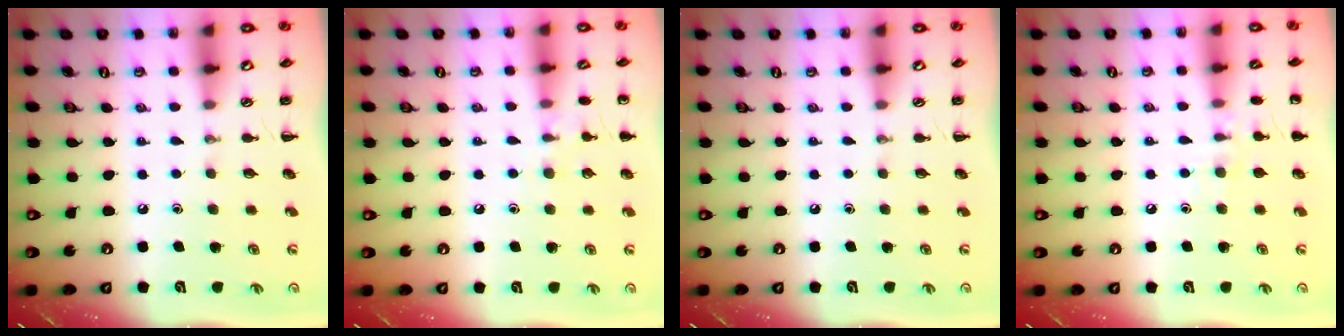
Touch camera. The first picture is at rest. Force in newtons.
{"total": 7.5, "press": 7.2, "slide": 2.2}
{"total": 0.0}
{"total": 7.5, "press": 7.2, "slide": 2.0}